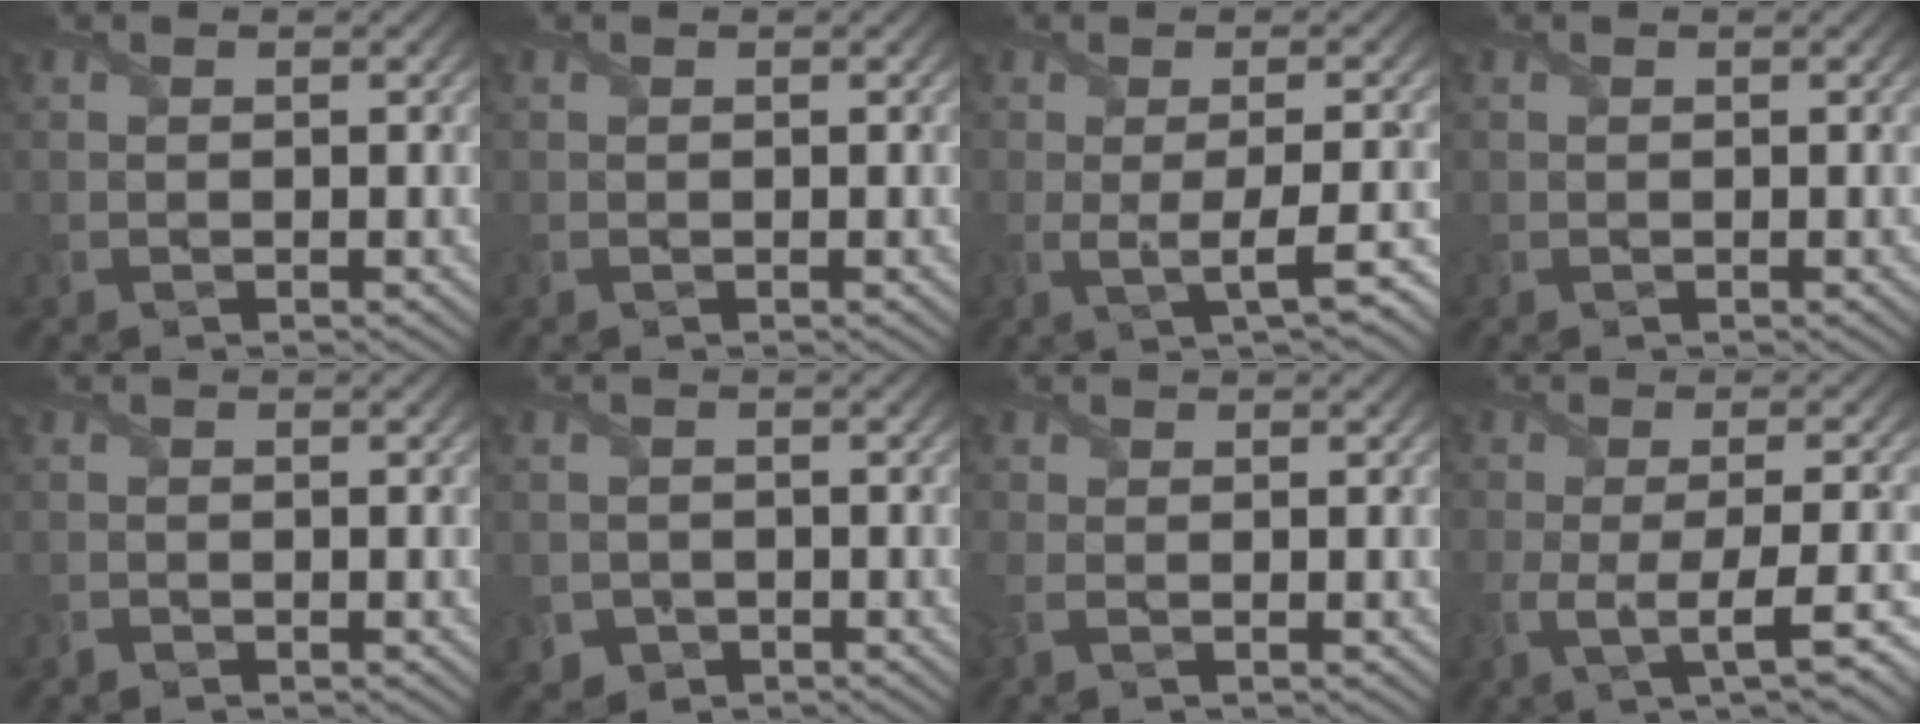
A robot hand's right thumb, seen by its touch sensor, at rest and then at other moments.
{"total": 0.0}
{"total": 5.0, "force": [-1.0, 0.9, 4.8], "torque": [-0.079, 0.001, -0.018]}
{"total": 0.0}
{"total": 0.7, "force": [-0.7, 0.1, -0.2], "torque": [0.003, -0.001, -0.014]}
{"total": 2.1, "force": [-1.3, 1.6, 0.1], "torque": [0.001, -0.008, -0.024]}
{"total": 1.3, "force": [-0.2, 0.4, 1.3], "torque": [-0.040, -0.002, -0.013]}
{"total": 6.6, "force": [-2.5, 1.4, 5.9], "torque": [-0.094, -0.002, -0.045]}